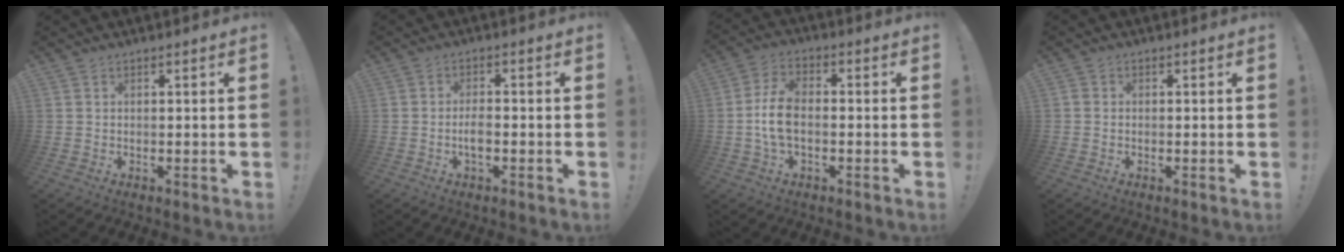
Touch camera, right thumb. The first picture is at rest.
{"total": 3.9, "force": [-1.3, 1.6, 3.3], "torque": [-0.076, 0.007, -0.025]}
{"total": 9.1, "force": [-1.5, 5.2, 7.3], "torque": [-0.159, 0.011, -0.022]}
{"total": 0.7, "force": [-0.4, 0.6, 0.2], "torque": [-0.009, 0.004, -0.006]}